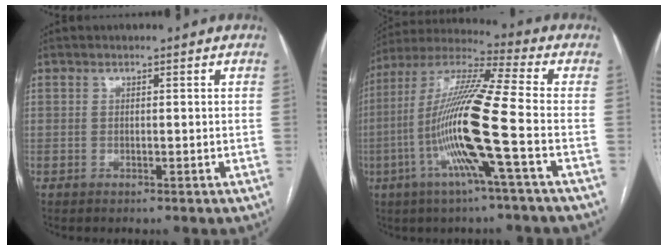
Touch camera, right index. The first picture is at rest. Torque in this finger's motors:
{"motor_torque": [2.14, 0.00, 1.05, 0.21]}